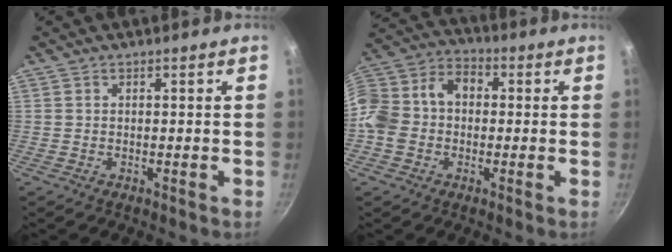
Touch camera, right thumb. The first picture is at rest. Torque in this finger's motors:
{"motor_torque": [1.20, 1.26, 1.15, 0.19, 0.10]}